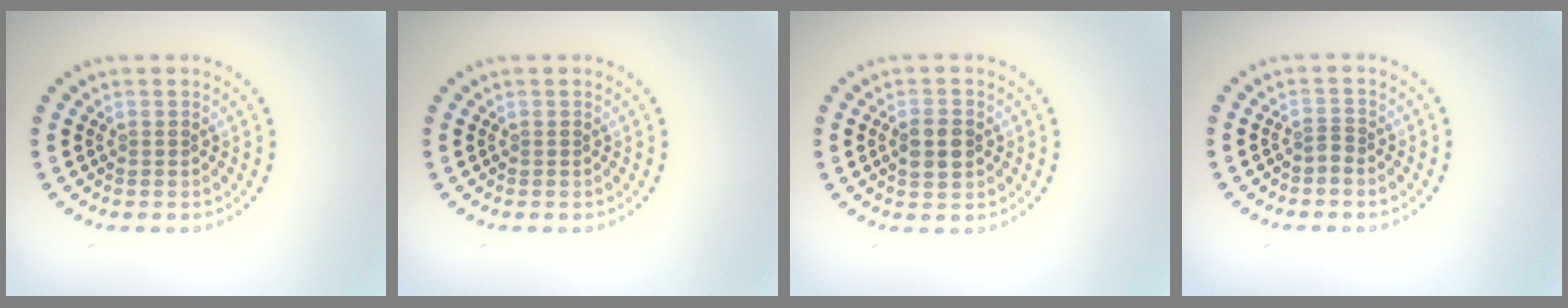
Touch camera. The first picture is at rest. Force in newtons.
{"total": 0.0}
{"total": 2.6, "press": 2.6, "slide": 0.1}
{"total": 0.8, "press": 0.5, "slide": 0.6}